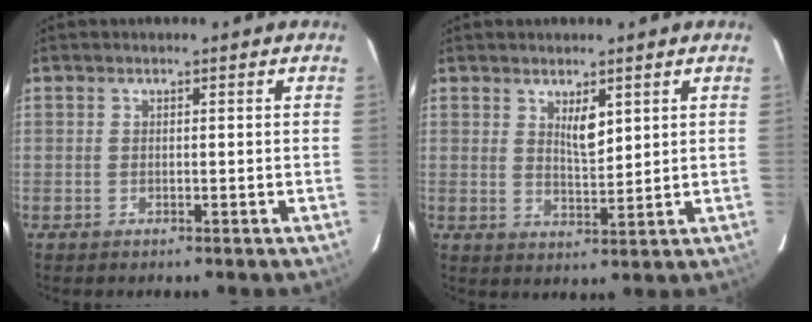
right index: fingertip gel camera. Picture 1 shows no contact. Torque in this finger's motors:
{"motor_torque": [0.48, 0.46, 0.11, 0.05]}